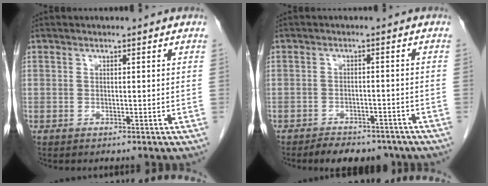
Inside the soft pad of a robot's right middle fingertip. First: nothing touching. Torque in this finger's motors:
{"motor_torque": [0.68, -0.54, 0.04, 0.05]}